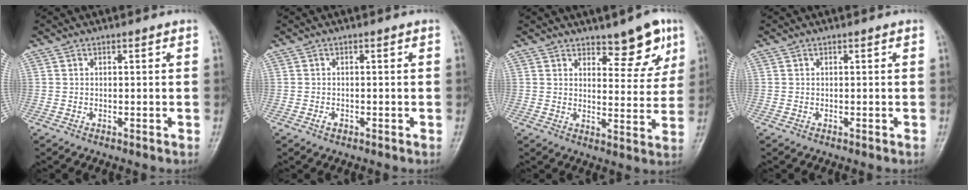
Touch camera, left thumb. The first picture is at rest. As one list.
[{"total": 1.1, "force": [-0.6, 0.8, 0.6], "torque": [-0.010, 0.004, -0.010]}, {"total": 8.5, "force": [5.5, 3.4, 5.4], "torque": [-0.041, -0.037, 0.077]}, {"total": 0.0}]